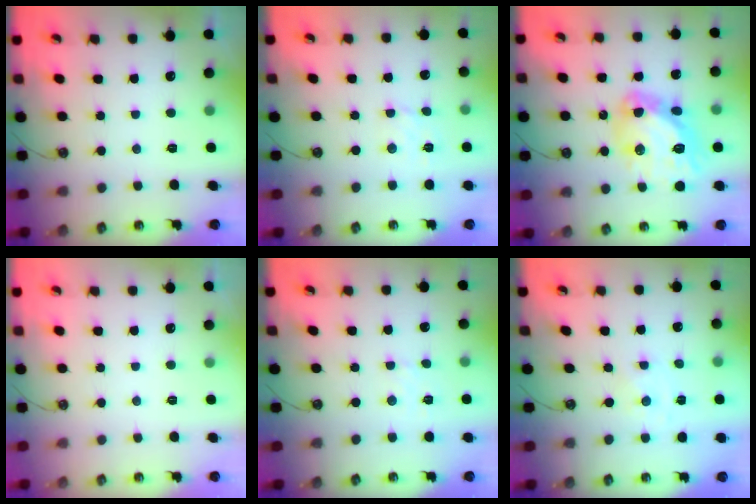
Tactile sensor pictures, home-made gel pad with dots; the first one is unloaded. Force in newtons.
{"total": 2.8, "press": 2.7, "slide": 0.6}
{"total": 17.0, "press": 16.9, "slide": 1.7}
{"total": 0.0}
{"total": 2.8, "press": 2.7, "slide": 0.5}
{"total": 0.0}